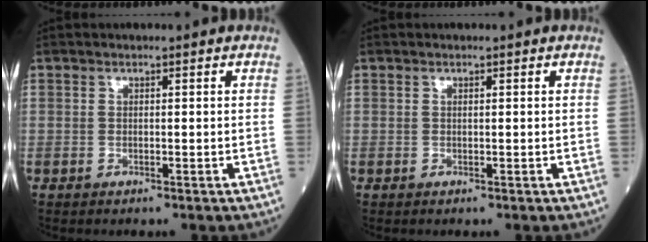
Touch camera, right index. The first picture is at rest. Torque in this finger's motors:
{"motor_torque": [0.08, 0.03, 0.04, 0.02]}